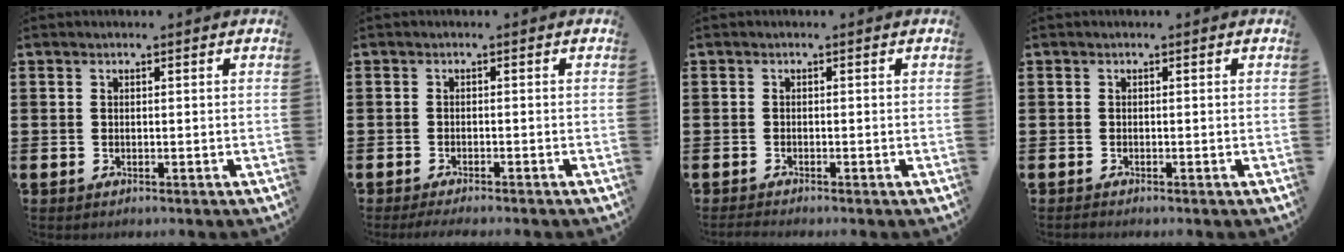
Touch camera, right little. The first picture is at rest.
{"total": 1.0, "force": [-0.8, 0.0, 0.5], "torque": [-0.010, -0.002, -0.016]}
{"total": 0.7, "force": [-0.6, 0.0, 0.3], "torque": [-0.006, -0.003, -0.012]}
{"total": 0.0}